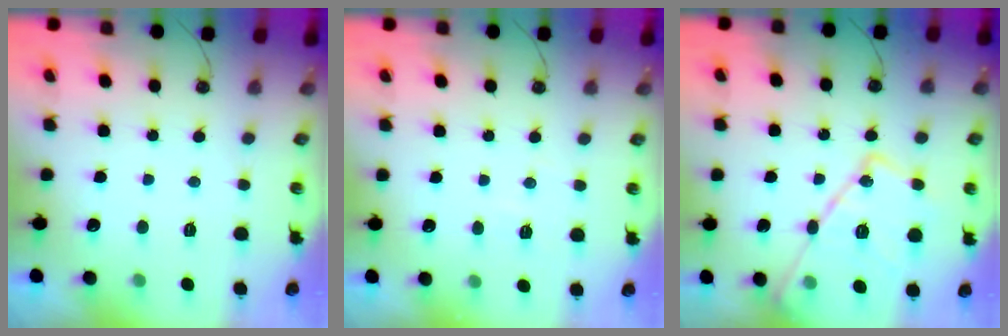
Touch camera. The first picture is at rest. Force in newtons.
{"total": 4.9, "press": 4.9, "slide": 0.6}
{"total": 19.5, "press": 19.4, "slide": 1.8}